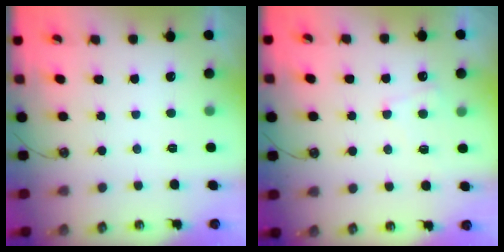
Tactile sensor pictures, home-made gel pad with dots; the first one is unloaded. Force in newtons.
{"total": 3.2, "press": 3.2, "slide": 0.7}